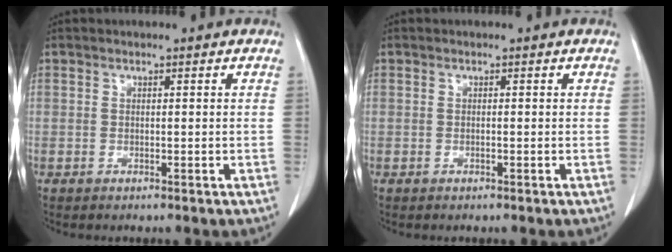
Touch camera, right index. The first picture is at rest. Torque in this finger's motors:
{"motor_torque": [-0.09, 0.07, -0.01, 0.01]}